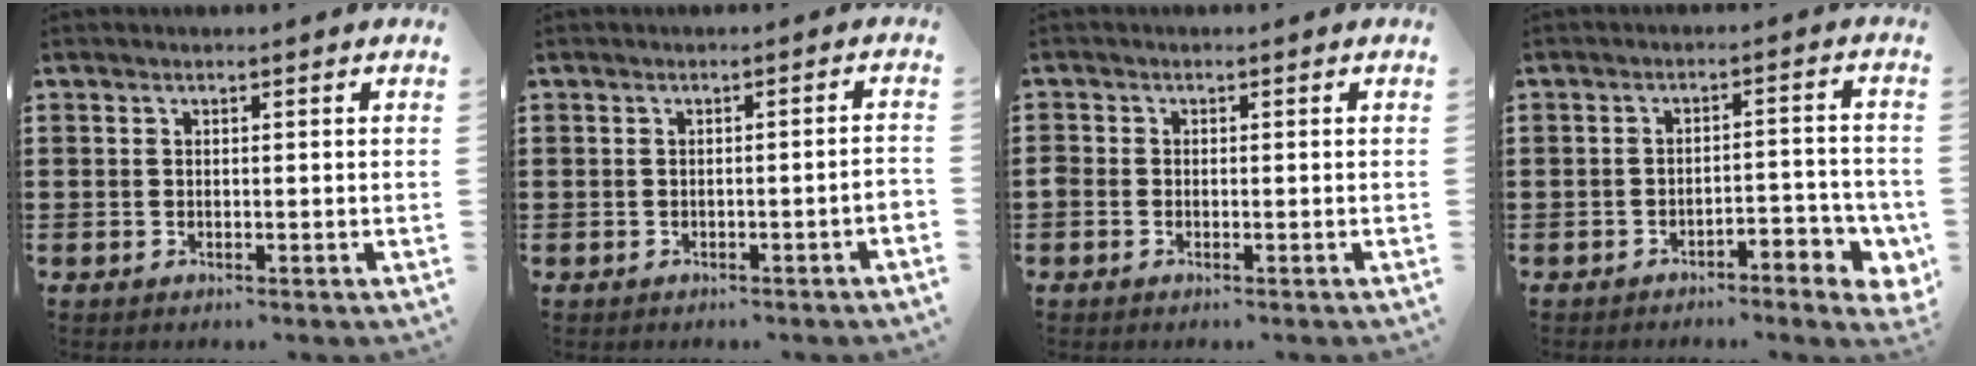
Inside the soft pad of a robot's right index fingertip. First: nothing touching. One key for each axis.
{"total": 1.3, "fx": -0.9, "fy": -0.1, "fz": 0.9, "tx": -0.015, "ty": -0.002, "tz": -0.017}
{"total": 0.7, "fx": -0.6, "fy": 0.4, "fz": 0.1, "tx": -0.003, "ty": 0.000, "tz": -0.012}
{"total": 3.5, "fx": -2.8, "fy": 0.7, "fz": 1.9, "tx": -0.034, "ty": 0.008, "tz": -0.058}